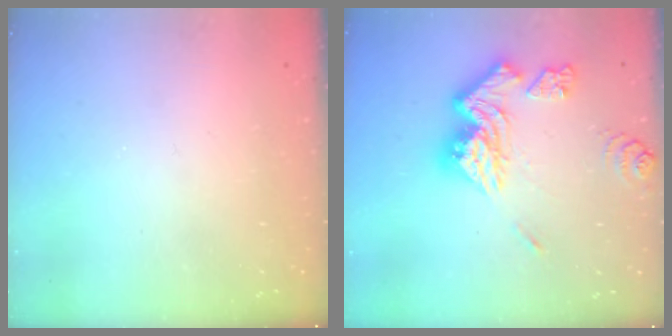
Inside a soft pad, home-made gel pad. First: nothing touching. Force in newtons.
{"total": 15.8, "press": 15.8, "slide": 1.4}